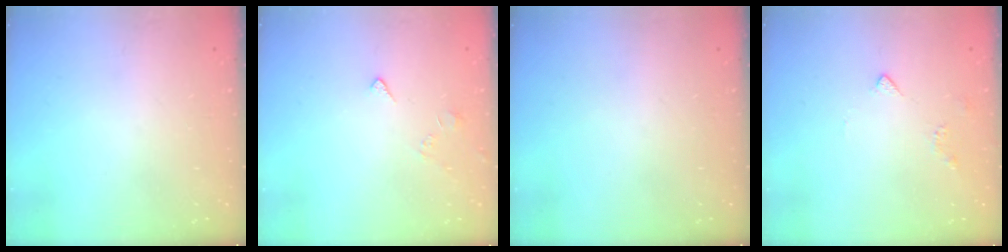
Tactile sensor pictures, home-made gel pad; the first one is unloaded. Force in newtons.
{"total": 2.8, "press": 2.8, "slide": 0.5}
{"total": 0.0}
{"total": 4.2, "press": 4.1, "slide": 0.9}